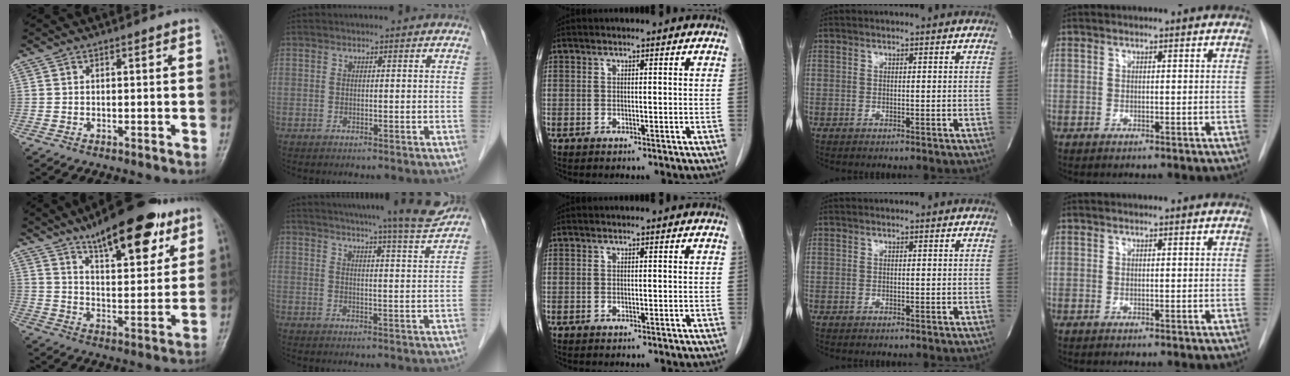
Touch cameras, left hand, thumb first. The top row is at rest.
{"thumb": {"total": 18.9, "force": [12.1, 6.6, 13.0], "torque": [-0.156, -0.051, 0.191]}, "index": {"total": 15.4, "force": [14.0, -0.7, 6.4], "torque": [-0.097, -0.036, 0.173]}}